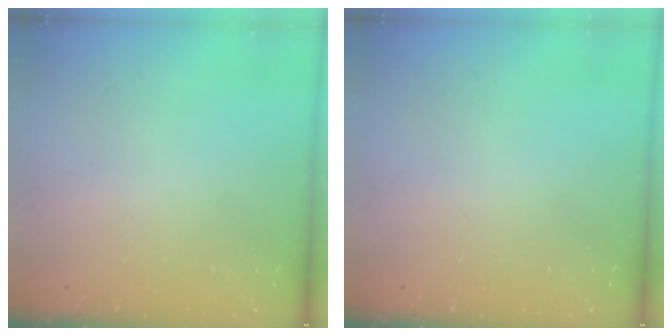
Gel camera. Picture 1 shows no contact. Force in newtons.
{"total": 0.0}